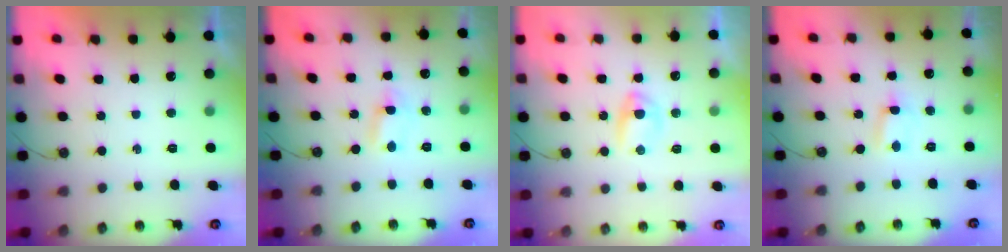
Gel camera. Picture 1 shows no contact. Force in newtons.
{"total": 1.6, "press": 1.5, "slide": 0.2}
{"total": 3.9, "press": 3.9, "slide": 0.5}
{"total": 0.5, "press": 0.3, "slide": 0.4}